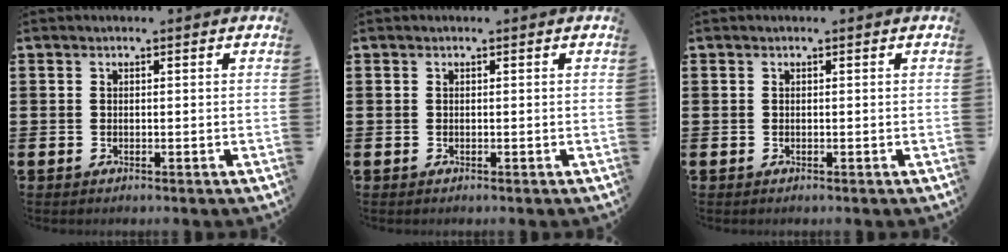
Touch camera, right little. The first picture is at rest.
{"total": 0.0}
{"total": 0.0}